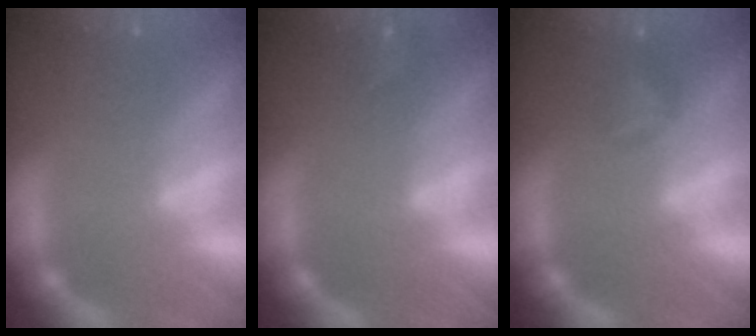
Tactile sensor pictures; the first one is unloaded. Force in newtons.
{"total": 1.9}
{"total": 1.9}